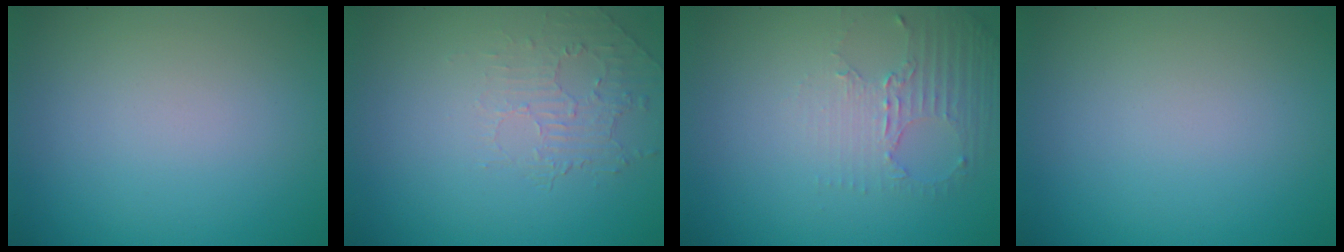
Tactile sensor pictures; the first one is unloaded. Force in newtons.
{"total": 2.0, "press": 0.6, "slide": 1.9}
{"total": 2.6, "press": 2.0, "slide": 1.7}
{"total": 0.0}